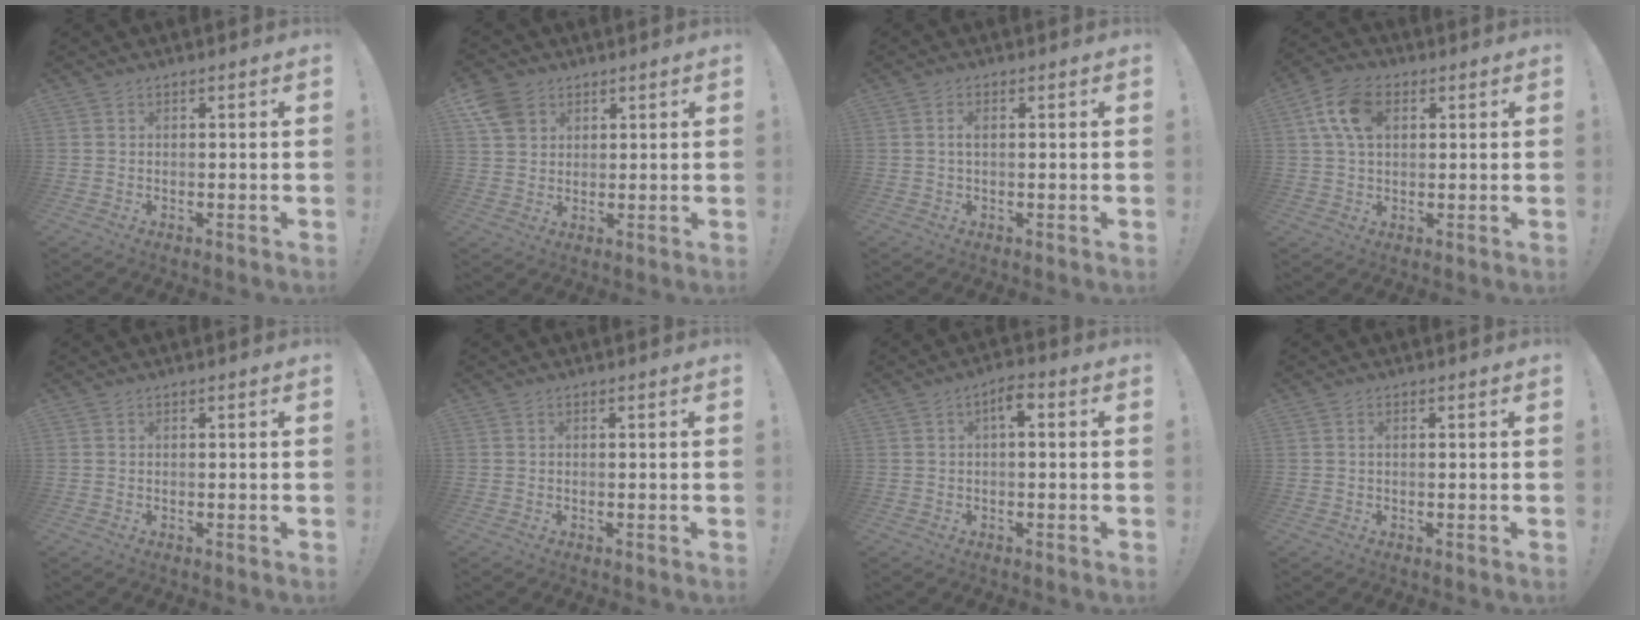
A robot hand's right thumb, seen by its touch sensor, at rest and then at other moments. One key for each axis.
{"total": 7.1, "fx": 3.8, "fy": 5.3, "fz": 2.8, "tx": -0.048, "ty": -0.013, "tz": 0.078}
{"total": 1.6, "fx": 0.3, "fy": 0.5, "fz": 1.5, "tx": -0.029, "ty": 0.003, "tz": 0.003}
{"total": 11.3, "fx": 3.2, "fy": 7.1, "fz": 8.2, "tx": -0.157, "ty": 0.012, "tz": 0.062}
{"total": 0.0}
{"total": 0.0}
{"total": 3.9, "fx": 0.3, "fy": 1.4, "fz": 3.6, "tx": -0.058, "ty": 0.005, "tz": 0.001}
{"total": 0.7, "fx": 0.2, "fy": -0.1, "fz": 0.6, "tx": -0.020, "ty": 0.003, "tz": 0.004}